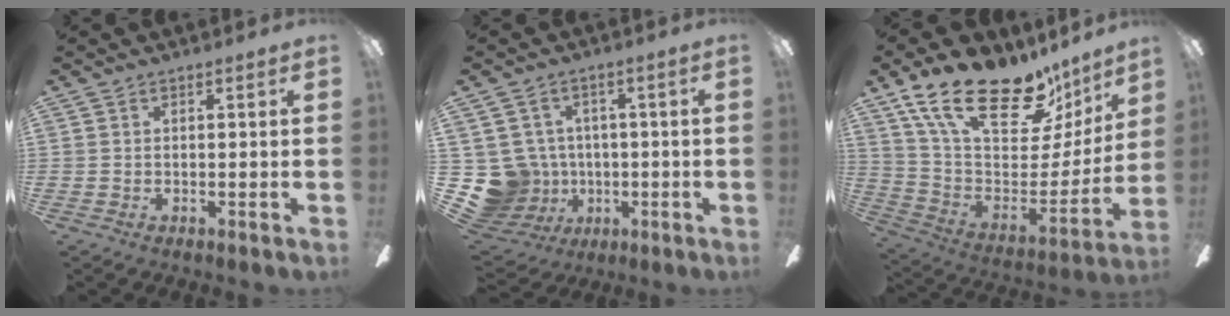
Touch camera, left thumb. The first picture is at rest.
{"total": 10.9, "force": [-1.1, 10.5, 2.7], "torque": [-0.099, 0.003, -0.013]}
{"total": 25.2, "force": [17.4, 10.7, 14.8], "torque": [-0.242, -0.112, 0.311]}